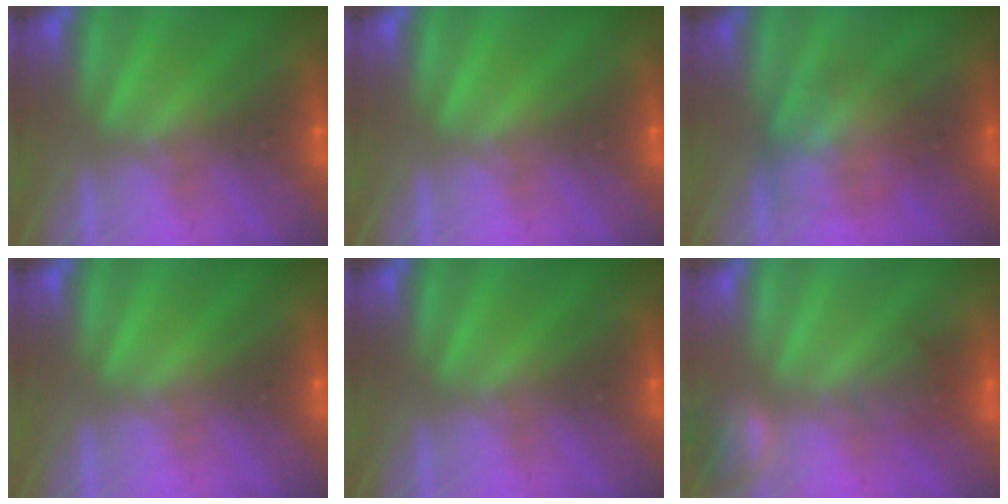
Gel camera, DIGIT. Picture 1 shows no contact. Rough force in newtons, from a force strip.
{"total": 0.0}
{"total": 3.0}
{"total": 0.0}
{"total": 0.0}
{"total": 2.6}